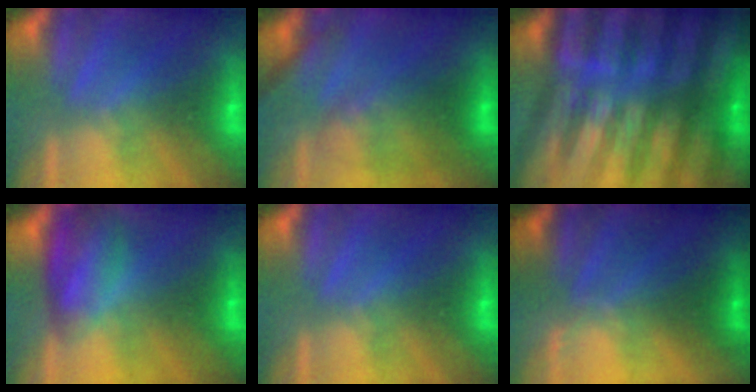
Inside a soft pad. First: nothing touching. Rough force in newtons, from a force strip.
{"total": 2.8}
{"total": 6.8}
{"total": 6.9}
{"total": 0.0}
{"total": 1.6}